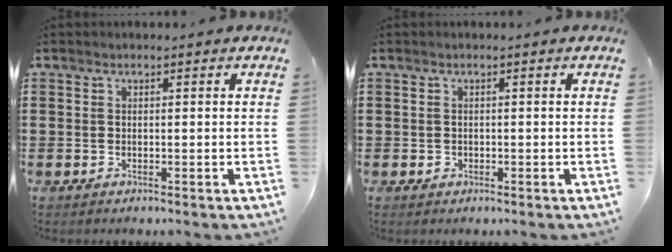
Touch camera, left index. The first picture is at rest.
{"total": 0.6, "force": [0.0, 0.6, 0.1], "torque": [-0.004, 0.005, -0.001]}